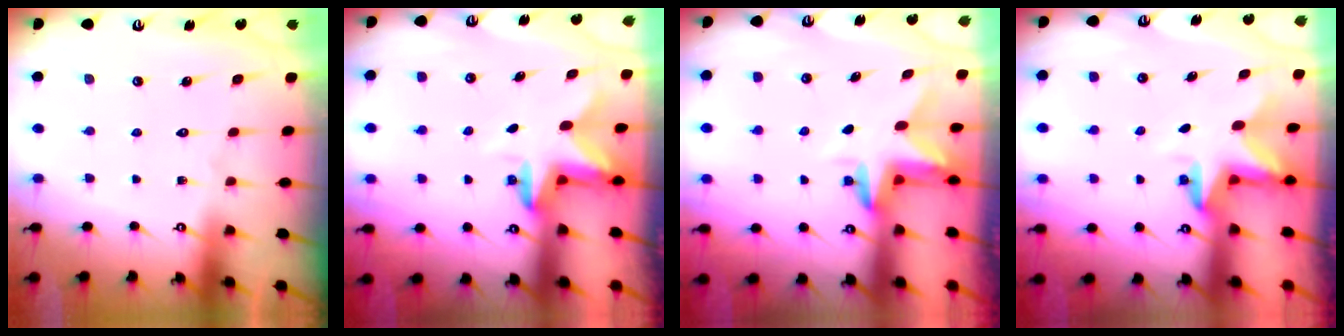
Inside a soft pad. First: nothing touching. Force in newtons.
{"total": 2.6, "press": 2.5, "slide": 0.5}
{"total": 3.1, "press": 3.1, "slide": 0.2}
{"total": 2.8, "press": 2.8, "slide": 0.2}